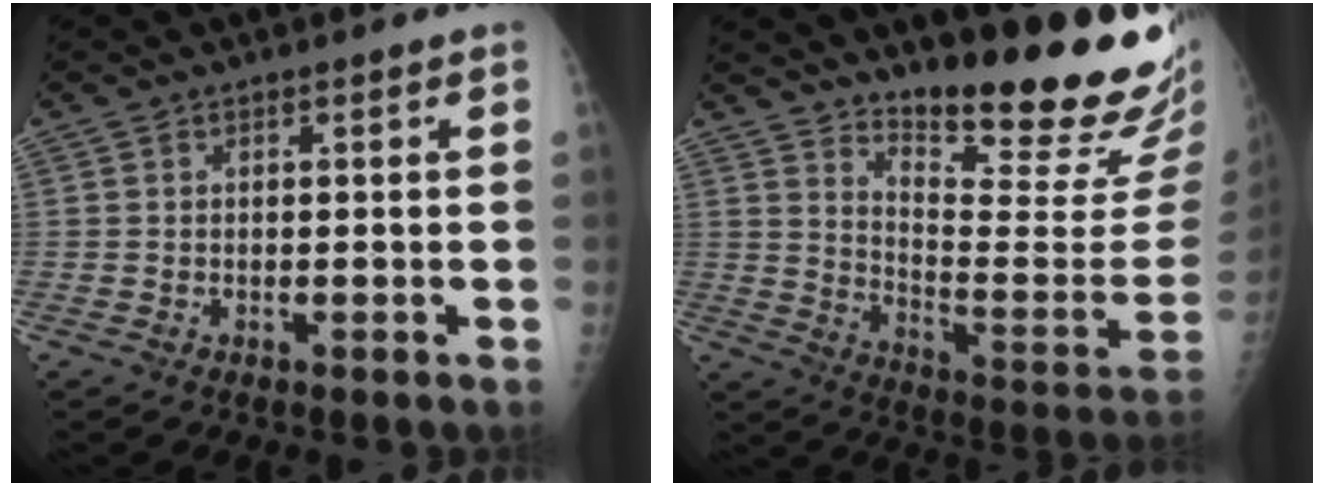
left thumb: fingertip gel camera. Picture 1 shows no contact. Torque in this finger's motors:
{"motor_torque": [0.66, 0.35, -0.40, -0.82, 0.05]}